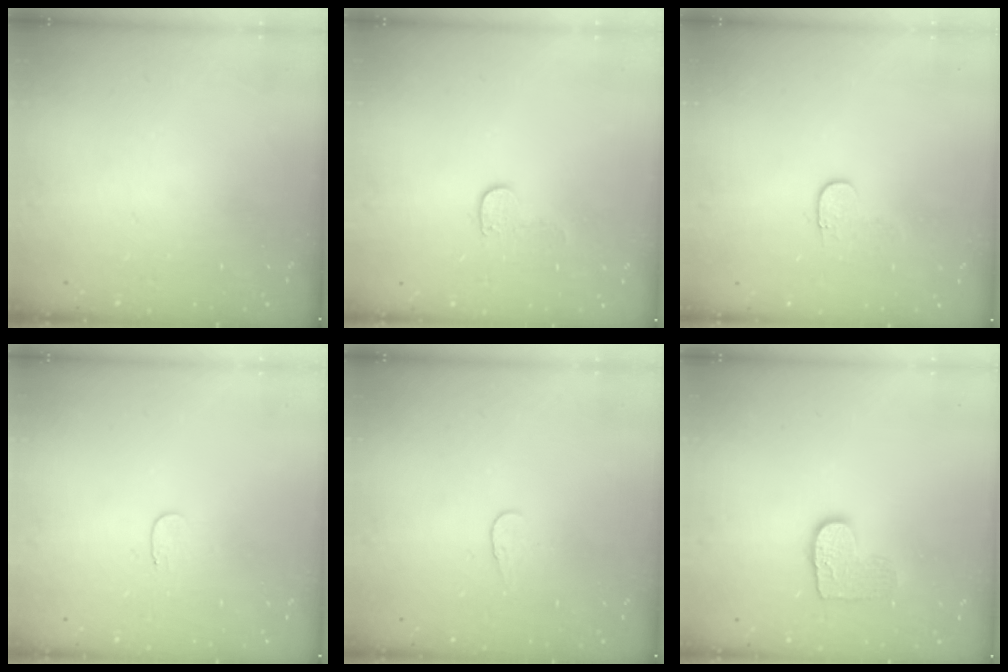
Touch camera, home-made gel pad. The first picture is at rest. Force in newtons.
{"total": 6.9, "press": 6.9, "slide": 0.5}
{"total": 4.1, "press": 4.1, "slide": 0.4}
{"total": 3.4, "press": 3.4, "slide": 0.4}
{"total": 3.8, "press": 3.8, "slide": 0.3}
{"total": 8.9, "press": 8.9, "slide": 0.4}